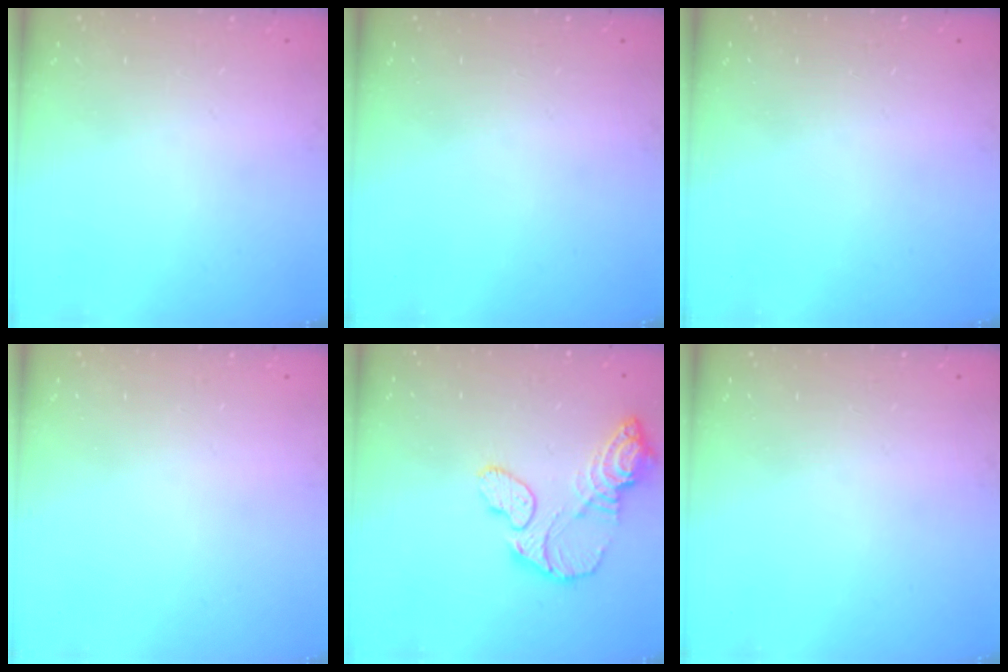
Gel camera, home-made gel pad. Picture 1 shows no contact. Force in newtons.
{"total": 0.0}
{"total": 0.0}
{"total": 0.0}
{"total": 12.2, "press": 12.2, "slide": 1.1}
{"total": 0.0}